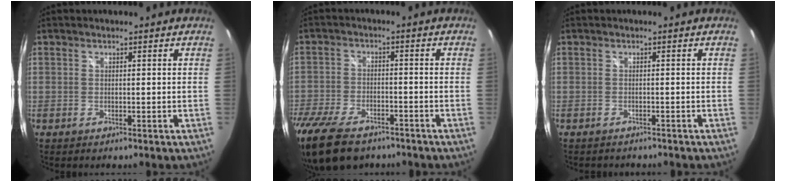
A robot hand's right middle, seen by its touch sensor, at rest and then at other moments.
{"total": 15.0, "force": [-11.2, 6.8, 7.4], "torque": [-0.186, -0.033, -0.195]}
{"total": 2.2, "force": [-2.0, 0.8, 0.5], "torque": [-0.010, -0.007, -0.026]}